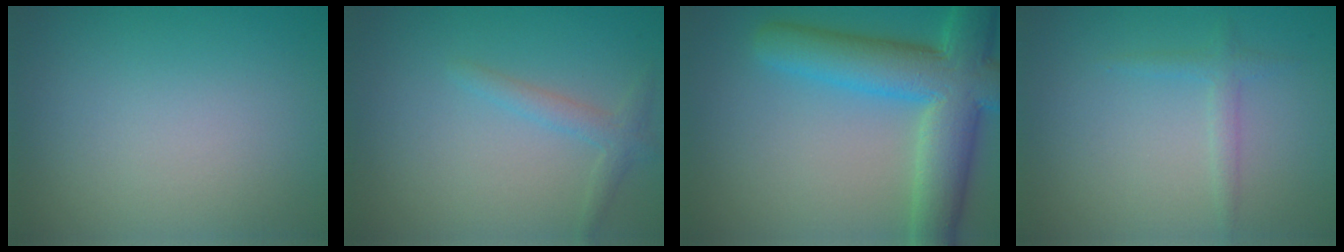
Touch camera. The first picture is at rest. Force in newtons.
{"total": 1.8, "press": 1.8, "slide": 0.1}
{"total": 9.4, "press": 9.4, "slide": 0.6}
{"total": 1.3, "press": 1.3, "slide": 0.1}